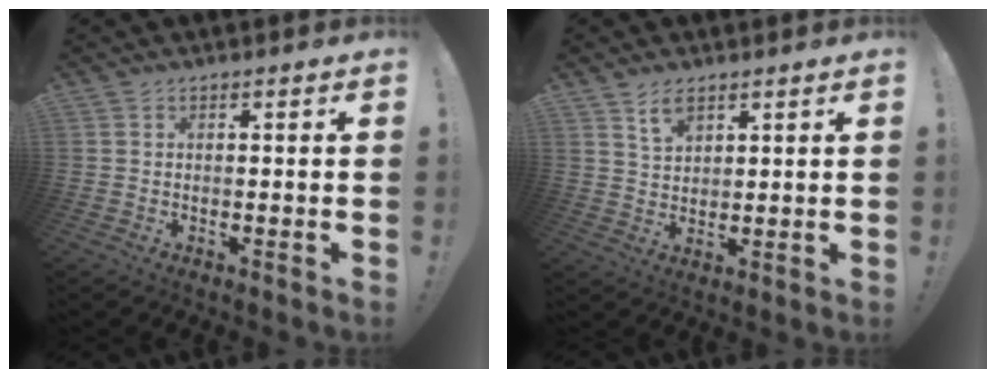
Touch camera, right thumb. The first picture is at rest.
{"total": 5.5, "force": [3.8, 2.7, 2.8], "torque": [-0.041, -0.019, 0.070]}